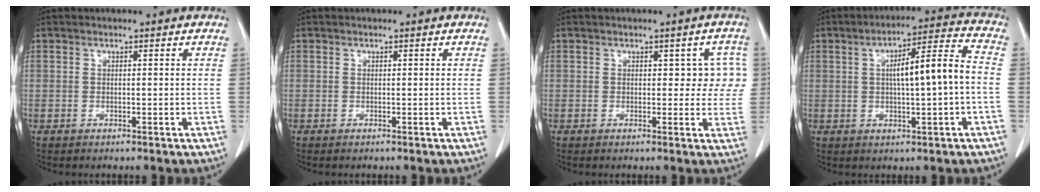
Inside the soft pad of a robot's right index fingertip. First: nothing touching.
{"total": 0.0}
{"total": 4.1, "force": [0.8, 2.7, 3.0], "torque": [-0.012, 0.018, 0.008]}
{"total": 10.1, "force": [0.0, 0.8, 10.0], "torque": [-0.159, 0.022, -0.001]}